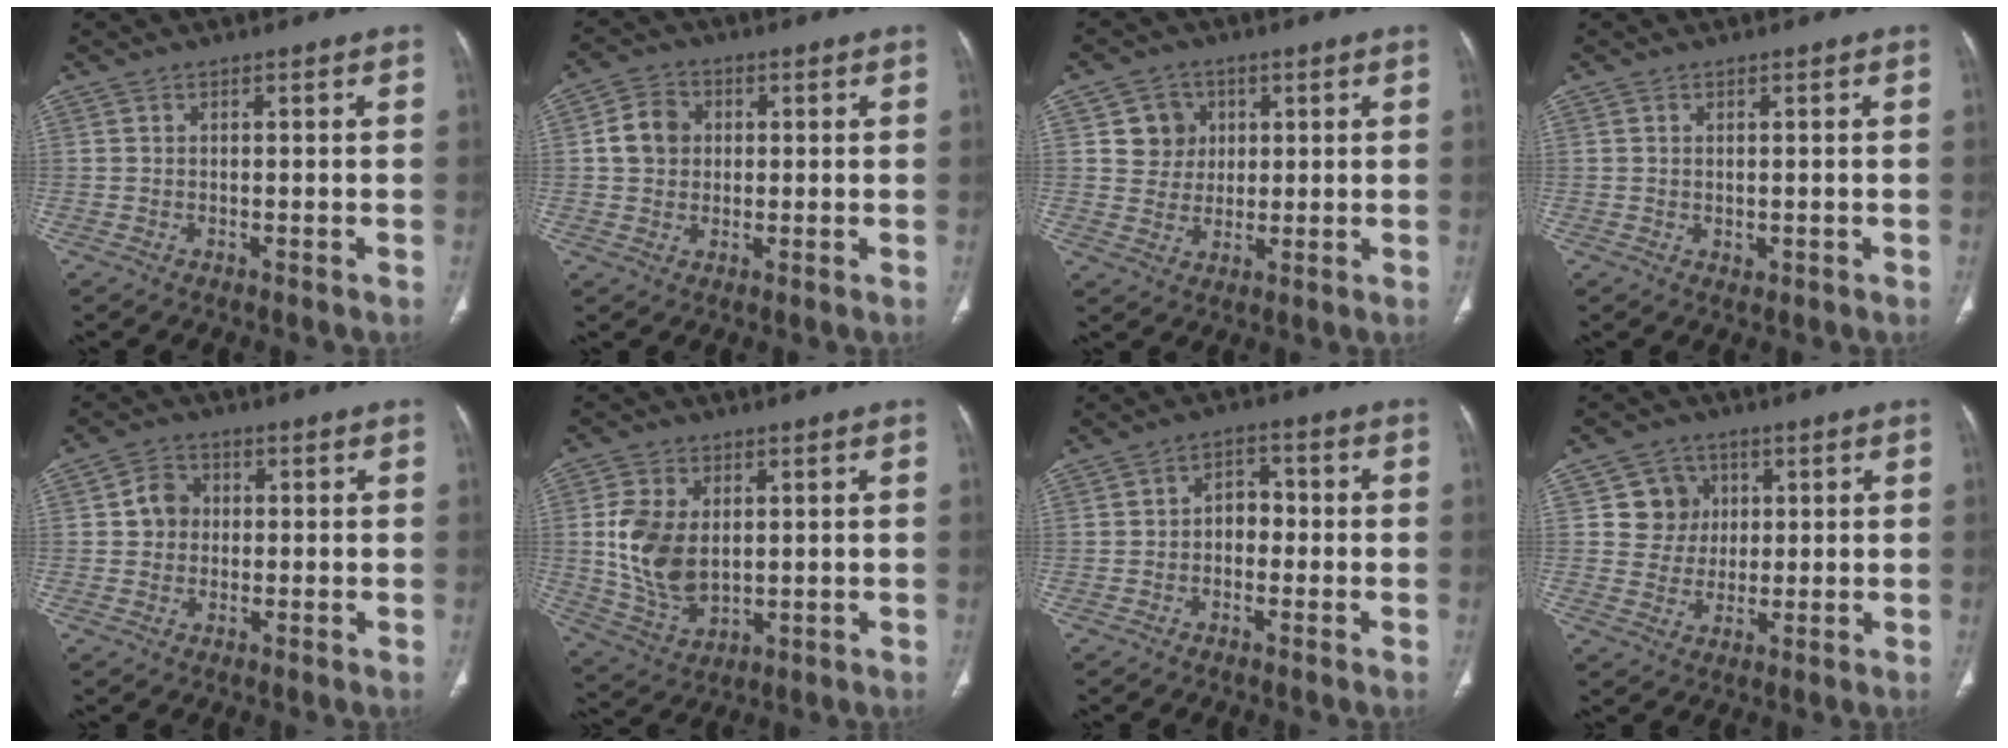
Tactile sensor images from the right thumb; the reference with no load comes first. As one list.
[{"total": 6.3, "force": [0.8, 5.4, 3.1], "torque": [-0.041, 0.008, 0.009]}, {"total": 6.3, "force": [1.9, 5.8, 1.4], "torque": [0.007, -0.002, 0.032]}, {"total": 1.0, "force": [0.0, 0.8, 0.6], "torque": [-0.011, -0.003, 0.005]}, {"total": 4.6, "force": [0.3, 4.1, 2.0], "torque": [-0.014, 0.008, -0.001]}, {"total": 12.0, "force": [1.4, 8.0, 8.9], "torque": [-0.158, -0.011, 0.038]}, {"total": 4.4, "force": [-0.8, 3.3, 2.8], "torque": [-0.018, 0.020, -0.024]}, {"total": 7.0, "force": [1.7, 6.6, 1.2], "torque": [0.017, 0.002, 0.026]}]